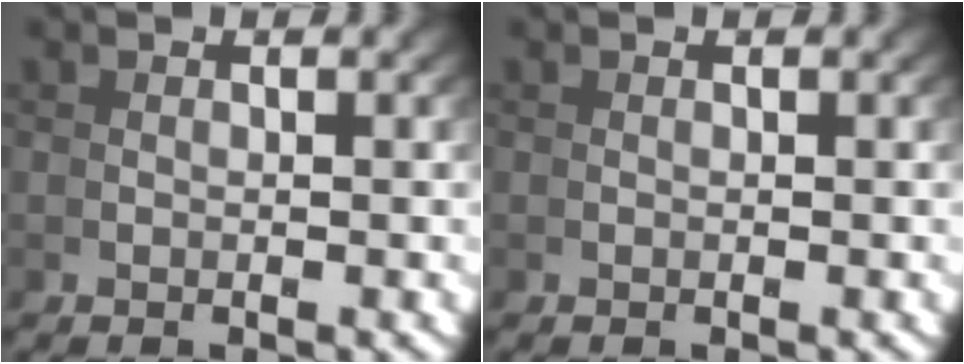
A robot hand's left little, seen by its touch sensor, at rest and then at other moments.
{"total": 0.0}